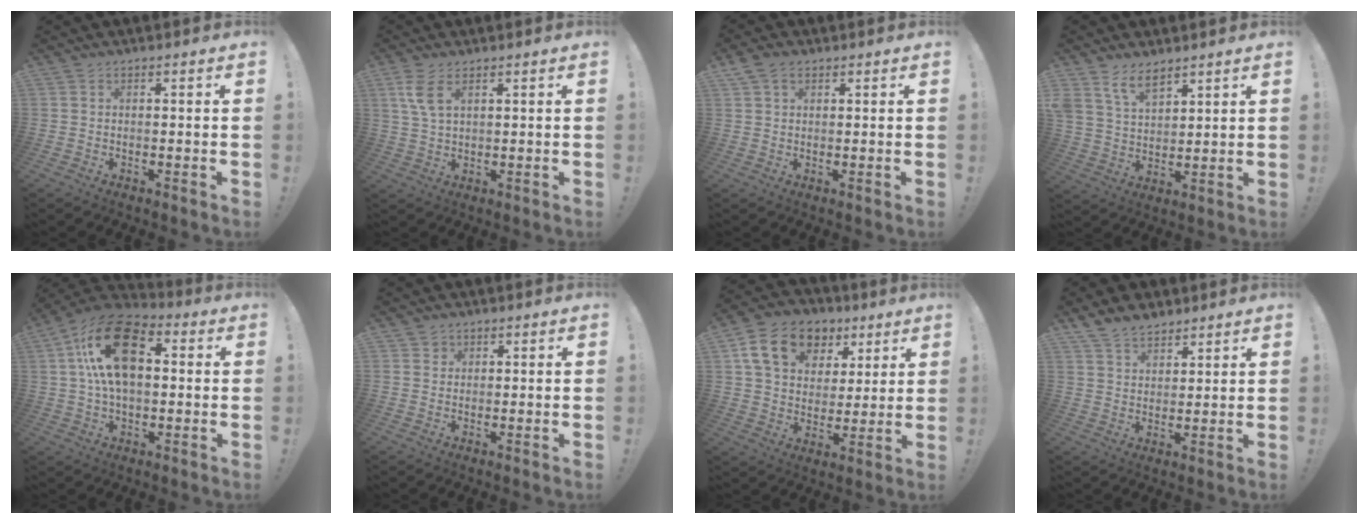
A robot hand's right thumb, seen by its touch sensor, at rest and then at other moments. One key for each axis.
{"total": 6.6, "fx": 3.1, "fy": 3.1, "fz": 5.0, "tx": -0.098, "ty": -0.009, "tz": 0.057}
{"total": 3.9, "fx": 2.1, "fy": 2.5, "fz": 2.1, "tx": -0.043, "ty": 0.001, "tz": 0.041}
{"total": 8.8, "fx": 6.6, "fy": 4.3, "fz": 3.9, "tx": -0.088, "ty": -0.028, "tz": 0.130}
{"total": 19.9, "fx": 4.1, "fy": 12.0, "fz": 15.3, "tx": -0.282, "ty": 0.011, "tz": 0.072}
{"total": 1.5, "fx": 0.8, "fy": 1.2, "fz": 0.1, "tx": -0.004, "ty": -0.002, "tz": 0.015}
{"total": 16.8, "fx": 7.9, "fy": 12.2, "fz": 8.5, "tx": -0.129, "ty": -0.027, "tz": 0.151}
{"total": 7.5, "fx": 6.0, "fy": 3.9, "fz": 2.2, "tx": -0.046, "ty": -0.034, "tz": 0.118}